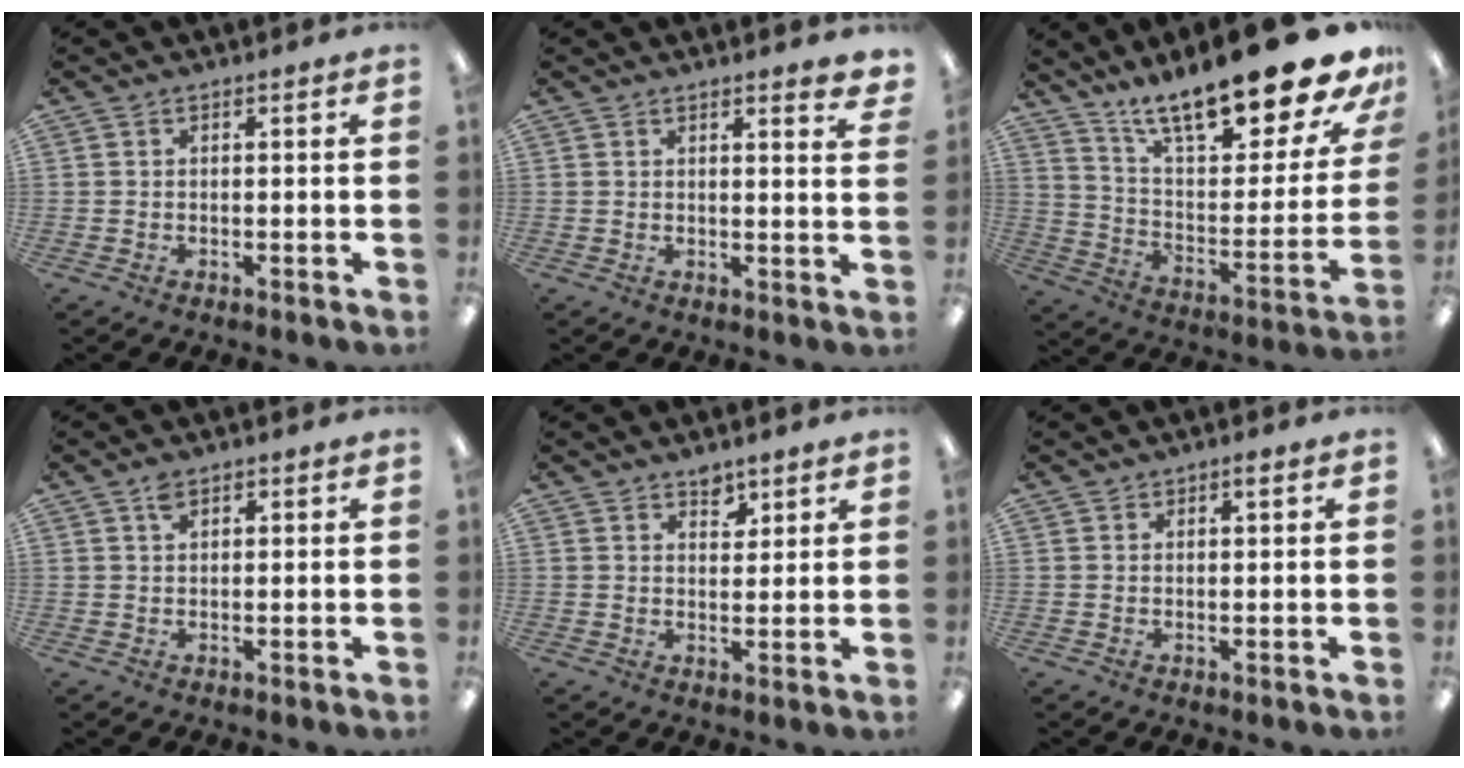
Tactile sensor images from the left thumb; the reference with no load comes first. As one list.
[{"total": 2.6, "force": [2.3, 0.1, 1.3], "torque": [-0.007, -0.017, 0.035]}, {"total": 23.1, "force": [17.4, 5.9, 13.9], "torque": [-0.204, -0.124, 0.287]}, {"total": 2.3, "force": [1.3, 1.4, 1.2], "torque": [-0.020, -0.001, 0.022]}, {"total": 3.7, "force": [3.0, 1.9, 1.0], "torque": [0.009, -0.024, 0.050]}, {"total": 1.3, "force": [0.9, 0.6, 0.7], "torque": [-0.015, 0.003, 0.016]}]